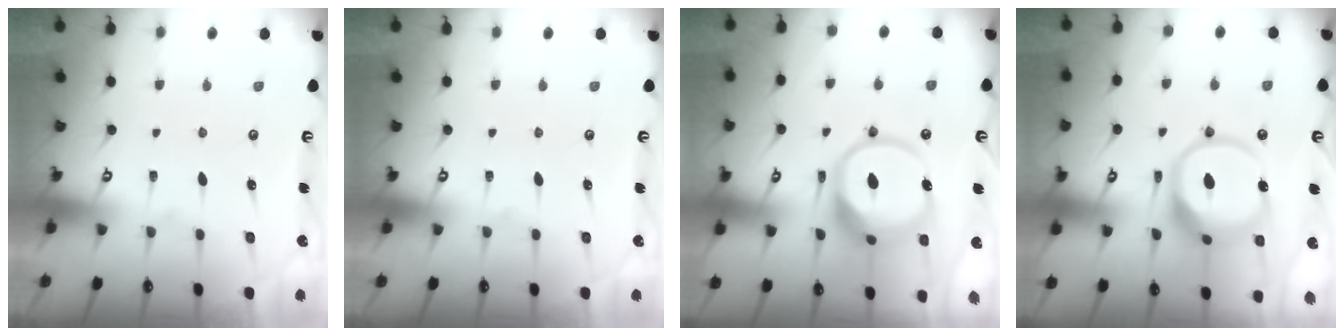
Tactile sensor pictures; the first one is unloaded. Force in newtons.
{"total": 0.0}
{"total": 15.9, "press": 15.8, "slide": 1.9}
{"total": 14.4, "press": 14.2, "slide": 2.3}